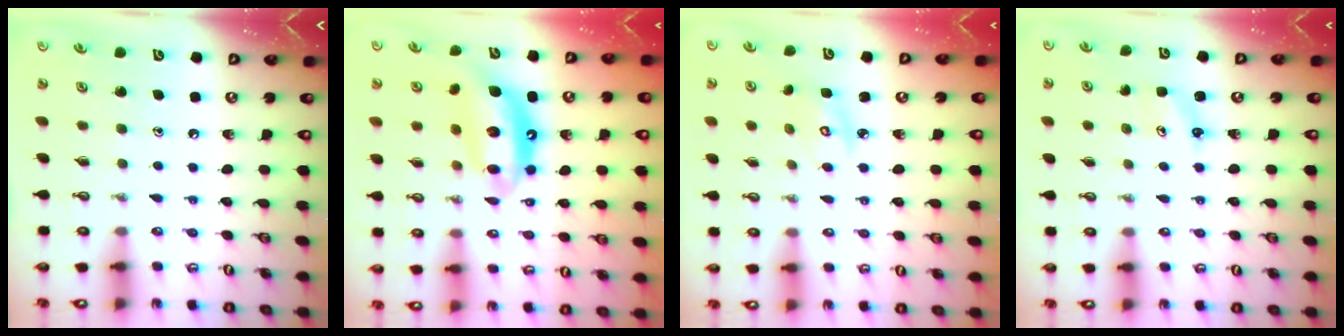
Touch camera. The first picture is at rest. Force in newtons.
{"total": 12.2, "press": 12.1, "slide": 0.9}
{"total": 3.2, "press": 3.2, "slide": 0.2}
{"total": 3.7, "press": 3.6, "slide": 0.3}